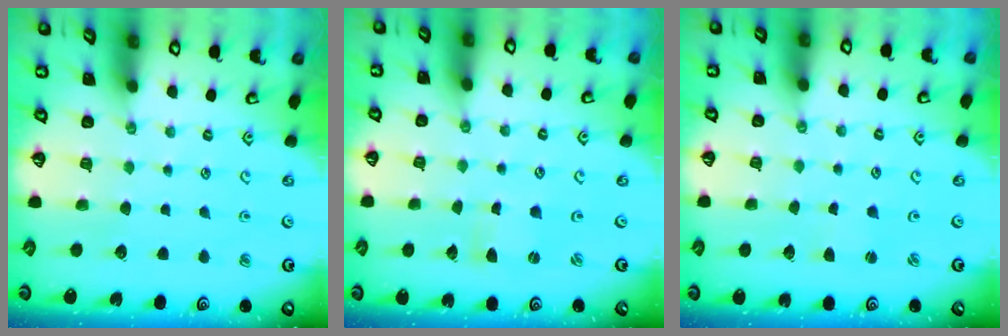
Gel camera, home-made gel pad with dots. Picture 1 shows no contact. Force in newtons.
{"total": 0.0}
{"total": 1.1, "press": 1.1, "slide": 0.2}